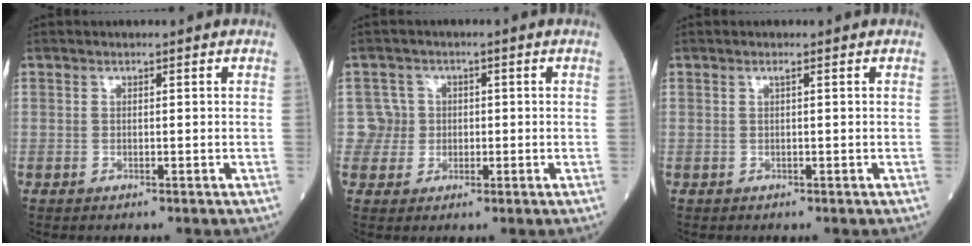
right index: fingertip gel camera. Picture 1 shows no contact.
{"total": 3.5, "force": [0.1, 3.5, -0.6], "torque": [0.027, 0.009, -0.001]}
{"total": 0.5, "force": [0.2, -0.1, 0.4], "torque": [-0.010, 0.000, 0.005]}